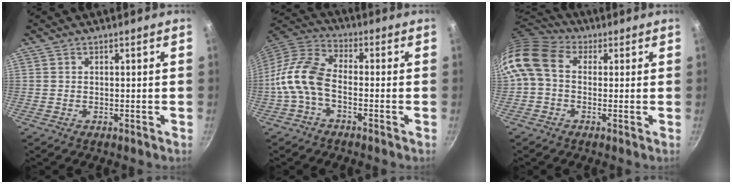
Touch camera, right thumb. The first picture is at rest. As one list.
[{"total": 10.9, "force": [-3.0, 5.9, 8.6], "torque": [-0.175, 0.039, -0.079]}, {"total": 10.9, "force": [1.2, 8.2, 7.1], "torque": [-0.137, 0.021, 0.002]}]